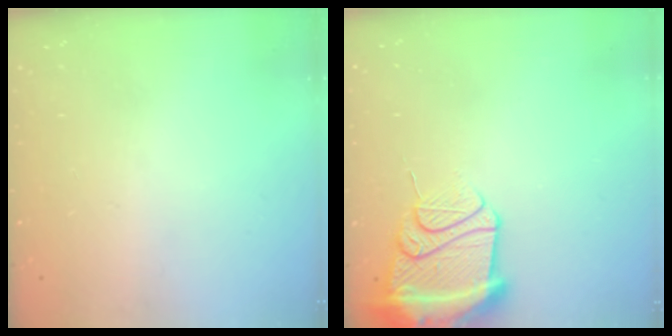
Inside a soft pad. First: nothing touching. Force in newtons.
{"total": 15.3, "press": 15.2, "slide": 1.8}